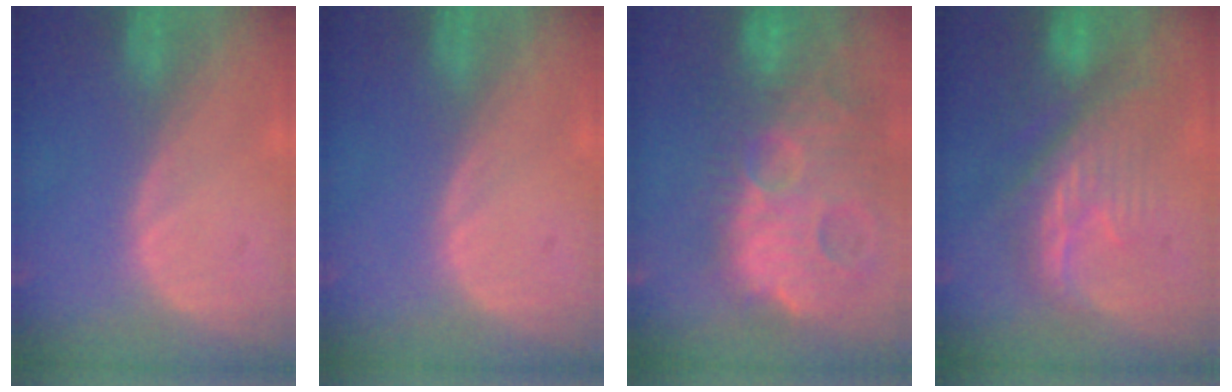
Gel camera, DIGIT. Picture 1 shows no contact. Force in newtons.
{"total": 0.0}
{"total": 14.8, "press": 12.8, "slide": 7.5}
{"total": 9.2, "press": 8.7, "slide": 3.2}